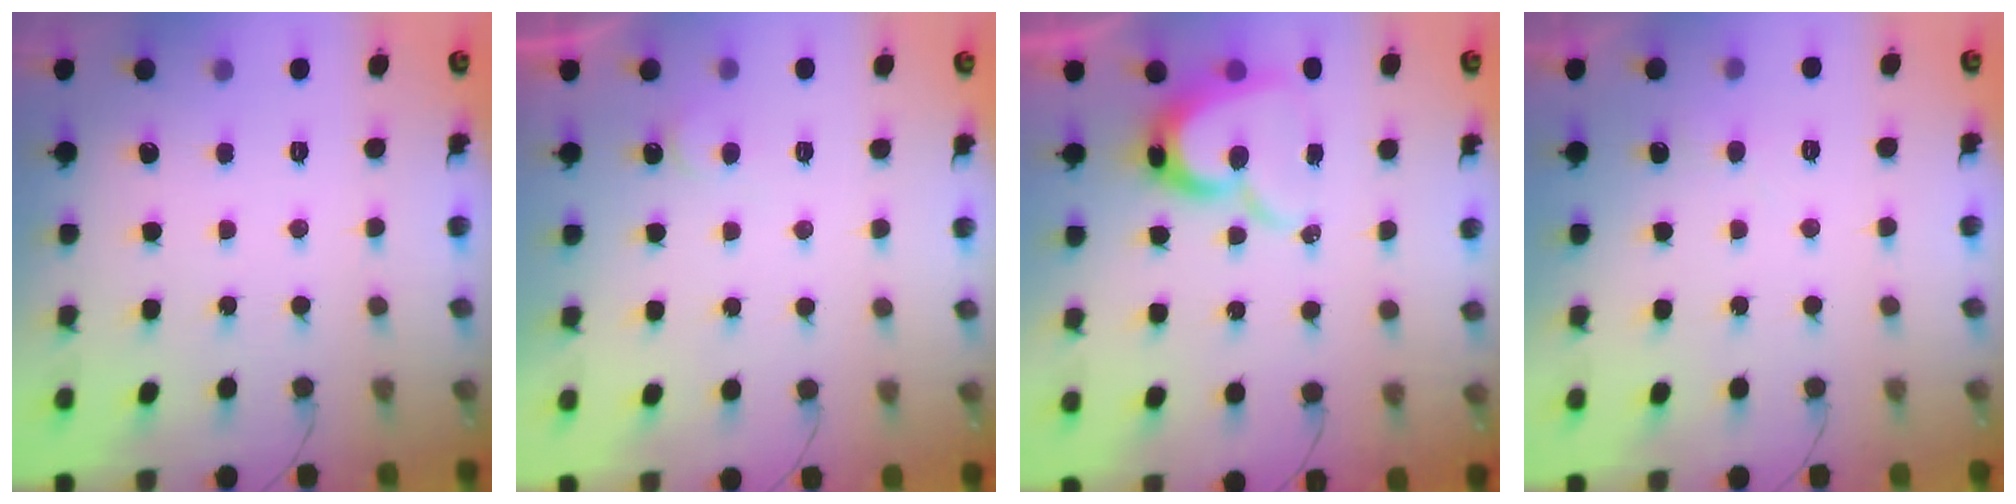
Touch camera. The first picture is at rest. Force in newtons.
{"total": 3.4, "press": 3.4, "slide": 0.3}
{"total": 13.6, "press": 13.5, "slide": 1.5}
{"total": 3.5, "press": 3.5, "slide": 0.4}